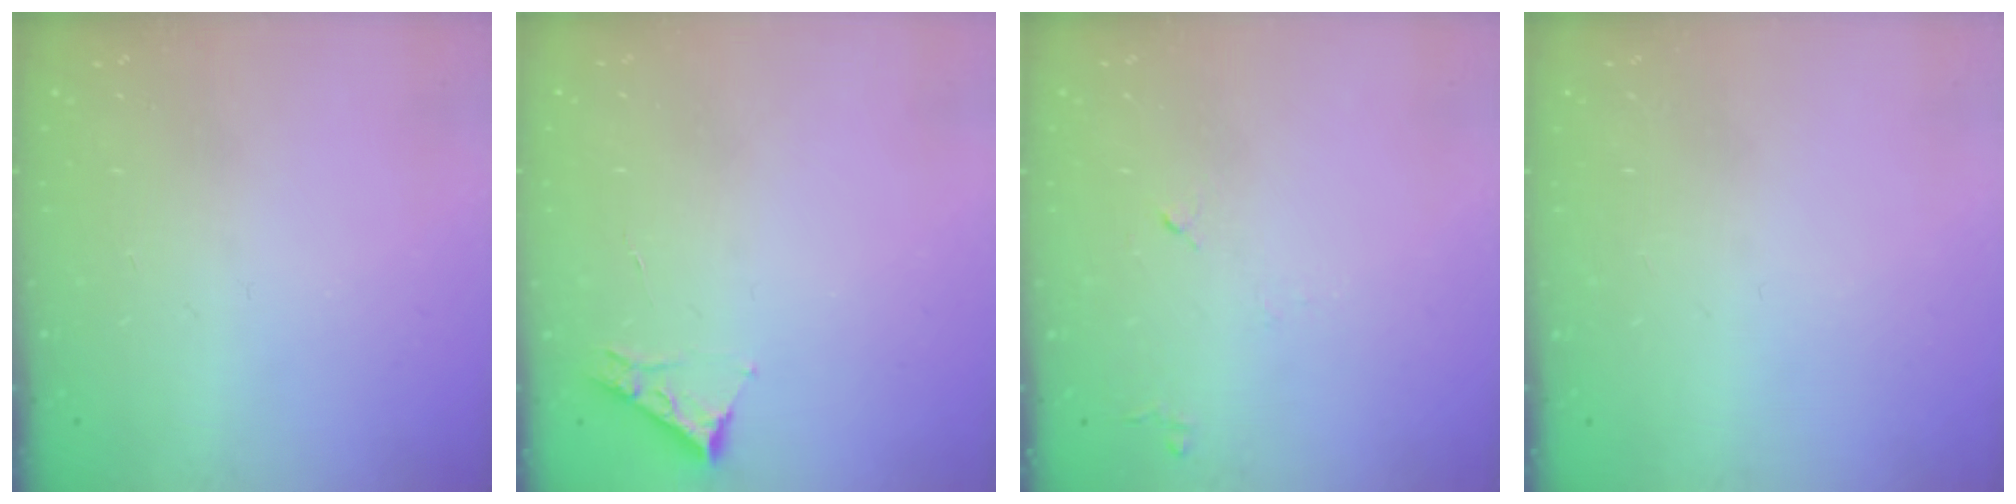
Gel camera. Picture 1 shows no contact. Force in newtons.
{"total": 3.3, "press": 3.3, "slide": 0.5}
{"total": 5.6, "press": 5.5, "slide": 0.9}
{"total": 0.0}